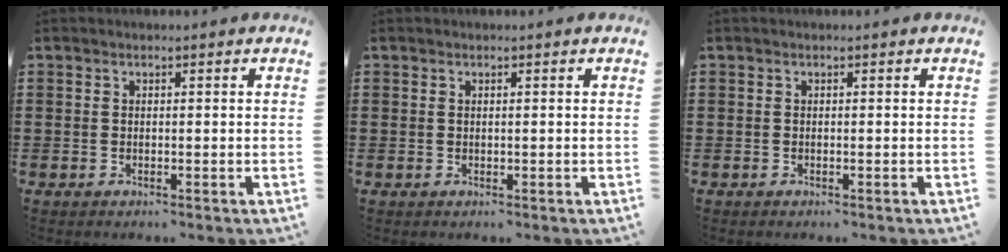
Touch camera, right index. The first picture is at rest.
{"total": 0.0}
{"total": 0.0}